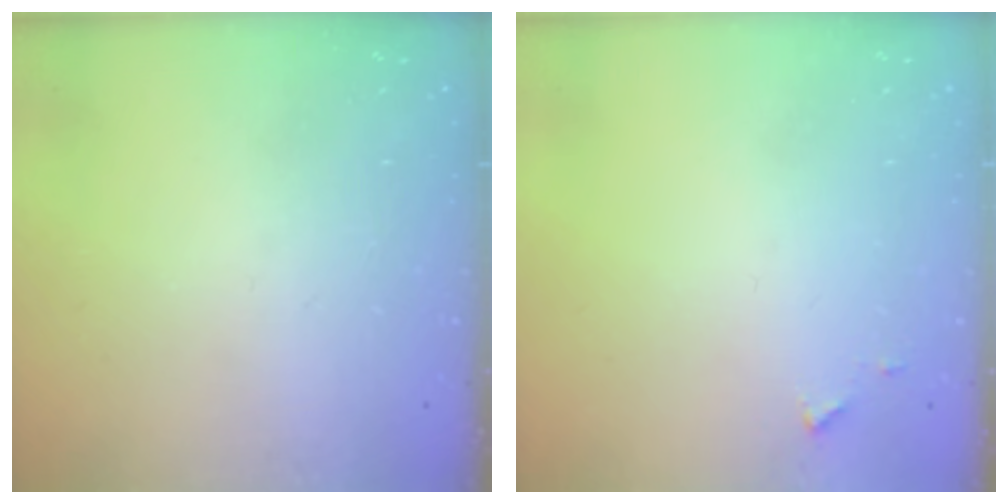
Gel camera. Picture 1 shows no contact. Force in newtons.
{"total": 4.3, "press": 4.2, "slide": 0.5}